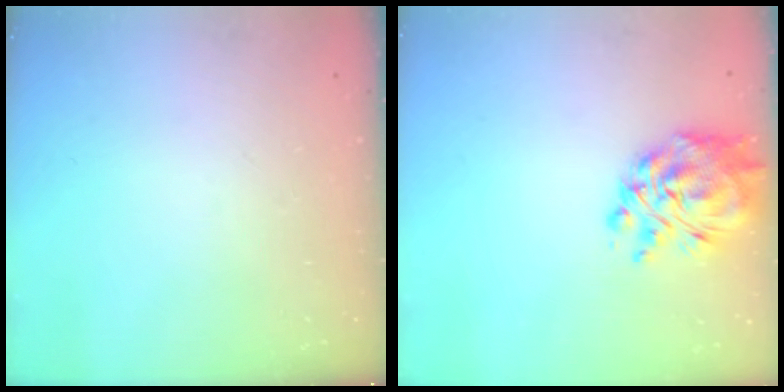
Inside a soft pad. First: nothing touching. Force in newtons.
{"total": 10.8, "press": 9.9, "slide": 4.3}